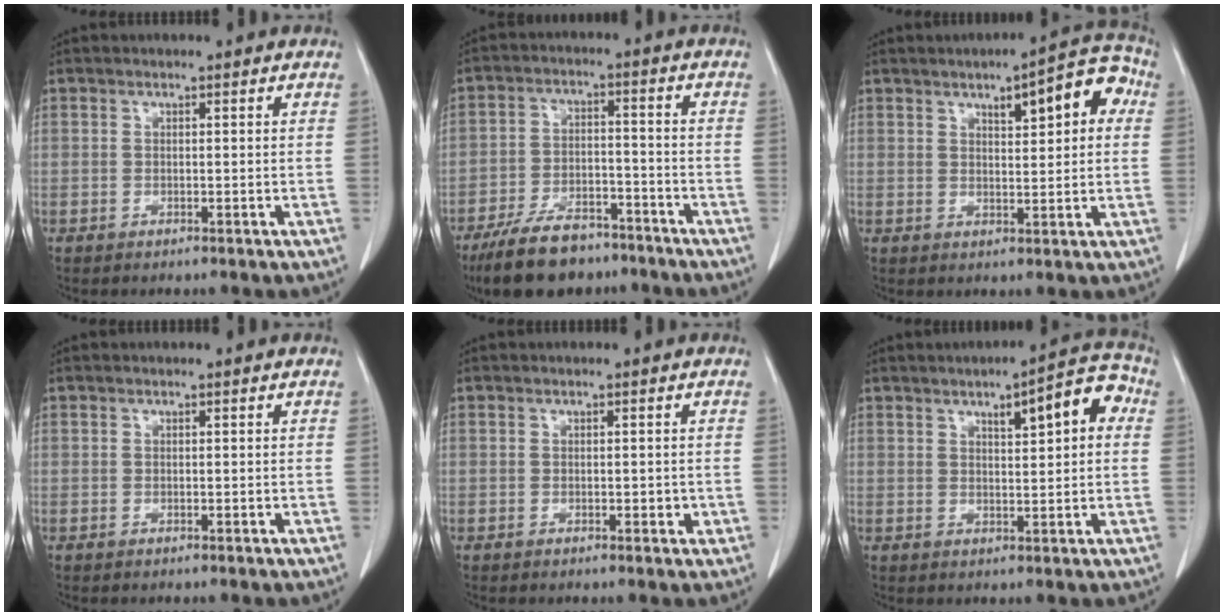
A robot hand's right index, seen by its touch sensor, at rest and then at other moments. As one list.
[{"total": 12.8, "force": [-9.9, 5.3, 6.3], "torque": [-0.111, -0.002, -0.167]}, {"total": 10.2, "force": [3.5, 3.1, 9.0], "torque": [-0.119, 0.029, 0.048]}, {"total": 0.5, "force": [-0.1, 0.3, 0.4], "torque": [-0.014, 0.003, 0.000]}, {"total": 2.3, "force": [-0.4, 1.2, 1.9], "torque": [-0.033, 0.002, 0.000]}, {"total": 9.2, "force": [2.9, 2.4, 8.4], "torque": [-0.117, 0.026, 0.041]}]